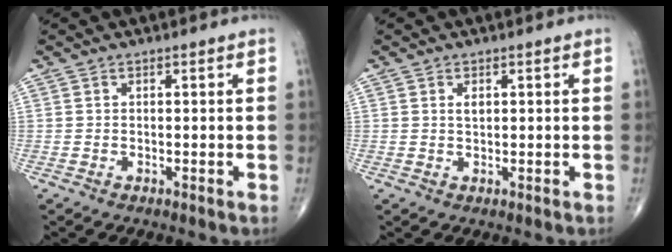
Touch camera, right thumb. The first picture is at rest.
{"total": 1.4, "force": [0.5, 0.8, 1.1], "torque": [-0.015, -0.002, 0.009]}